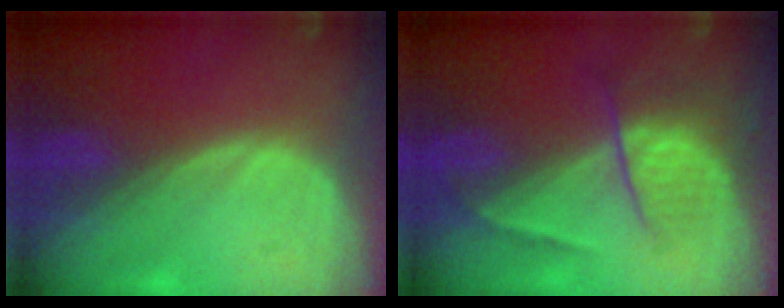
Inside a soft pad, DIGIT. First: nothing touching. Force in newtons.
{"total": 6.8, "press": 5.9, "slide": 3.4}